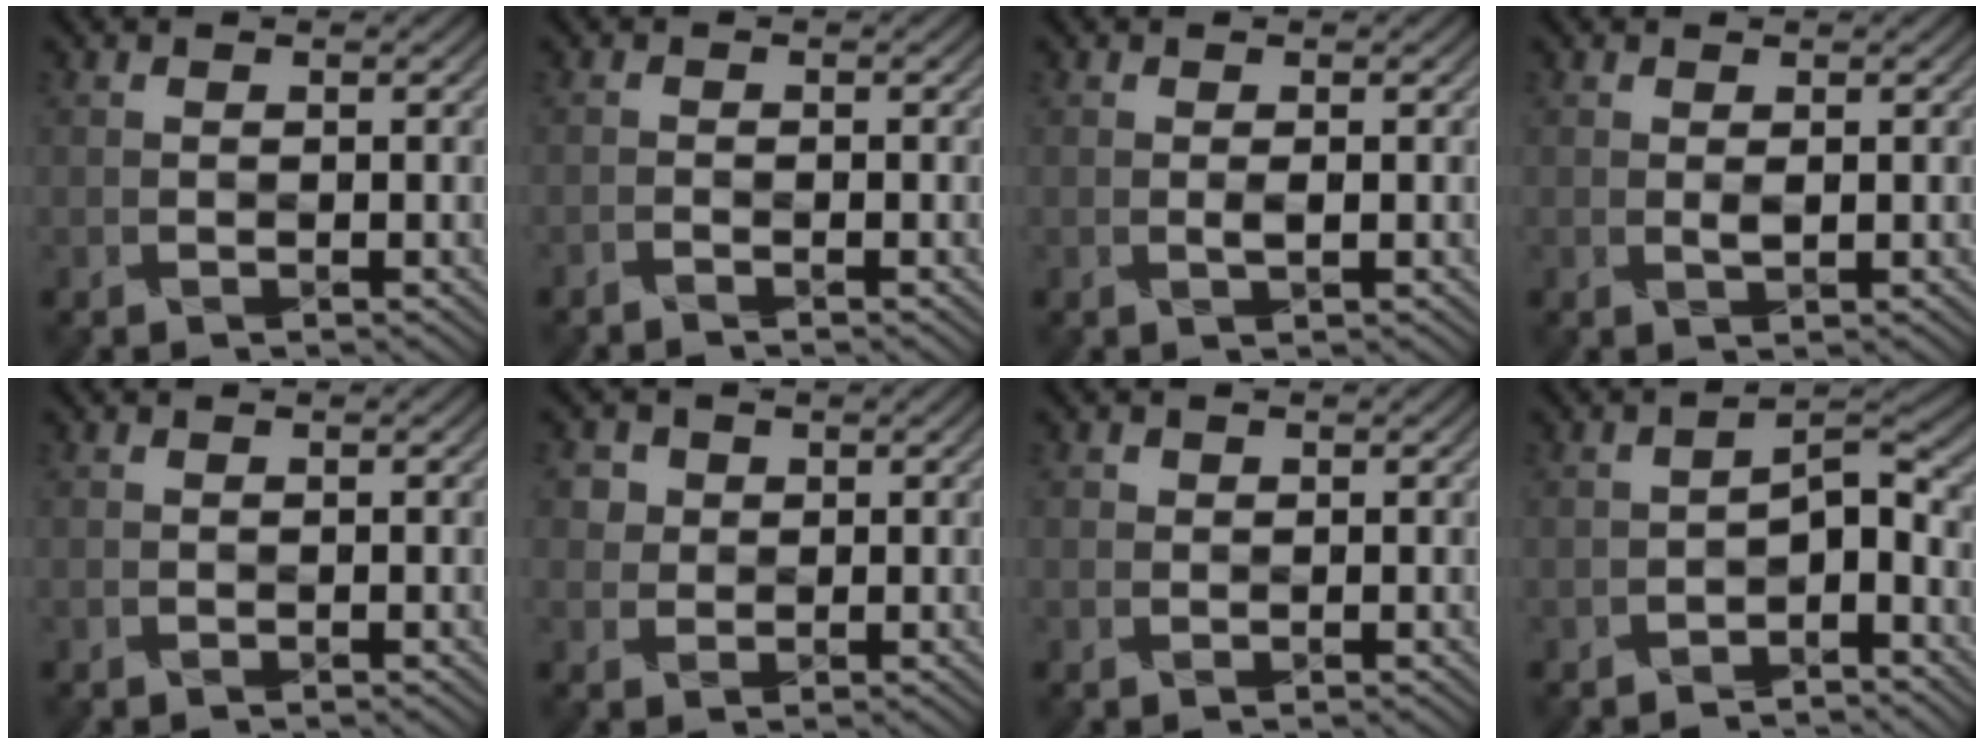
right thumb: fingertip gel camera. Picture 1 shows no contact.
{"total": 0.8, "force": [-0.8, 0.0, 0.3], "torque": [-0.001, 0.005, -0.021]}
{"total": 0.5, "force": [0.0, 0.0, 0.5], "torque": [-0.012, 0.001, 0.001]}
{"total": 0.7, "force": [0.4, 0.2, 0.5], "torque": [-0.011, 0.000, 0.008]}
{"total": 0.0}
{"total": 3.4, "force": [1.7, 2.9, 0.5], "torque": [-0.021, -0.004, 0.026]}
{"total": 0.9, "force": [0.4, 0.8, 0.1], "torque": [0.003, 0.002, 0.006]}
{"total": 3.0, "force": [-2.0, 1.0, 2.0], "torque": [-0.030, 0.013, -0.037]}